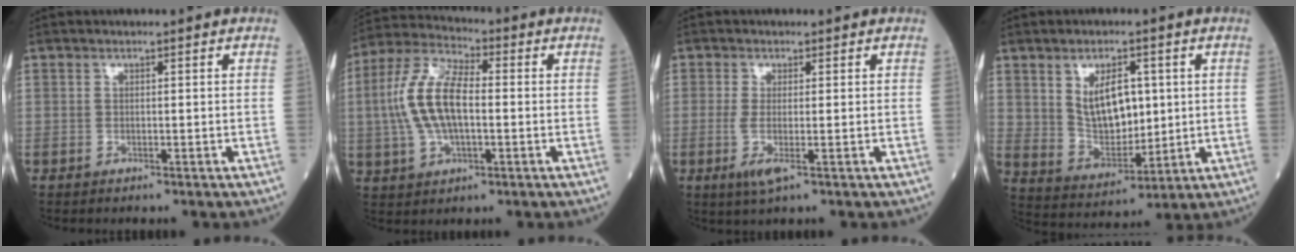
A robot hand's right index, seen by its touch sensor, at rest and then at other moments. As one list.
[{"total": 11.7, "force": [-0.2, 4.9, 10.7], "torque": [-0.240, 0.017, -0.005]}, {"total": 3.5, "force": [-1.3, 0.3, 3.2], "torque": [-0.066, -0.011, -0.024]}, {"total": 9.3, "force": [2.4, 5.0, 7.5], "torque": [-0.139, 0.003, 0.058]}]